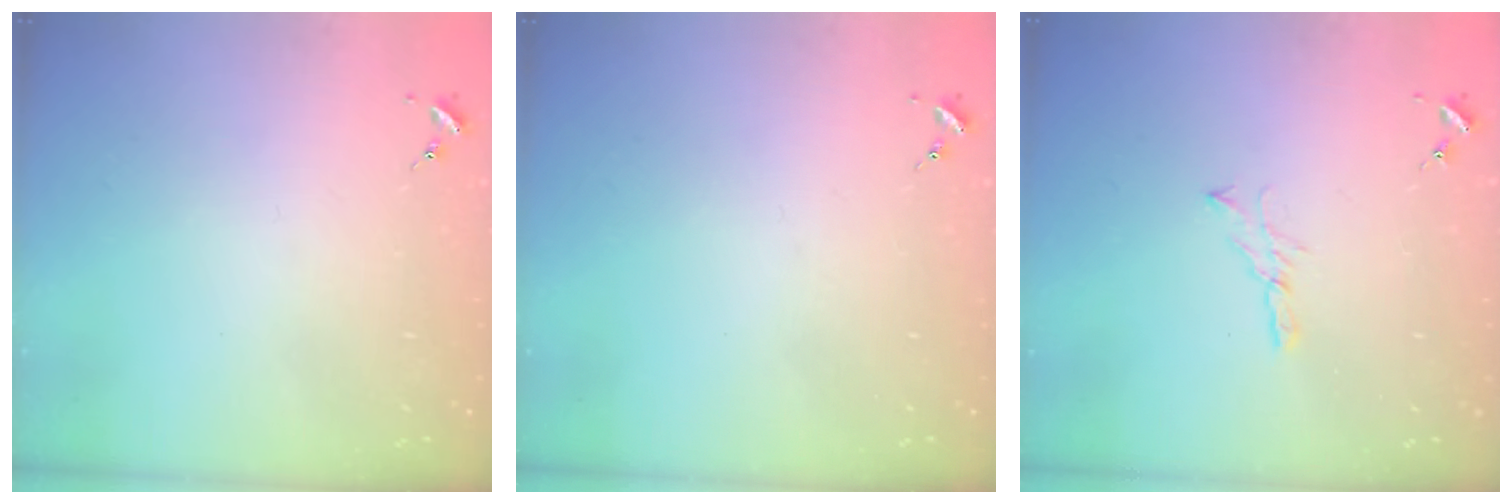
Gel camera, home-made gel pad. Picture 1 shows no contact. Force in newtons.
{"total": 0.0}
{"total": 5.1, "press": 5.1, "slide": 0.1}